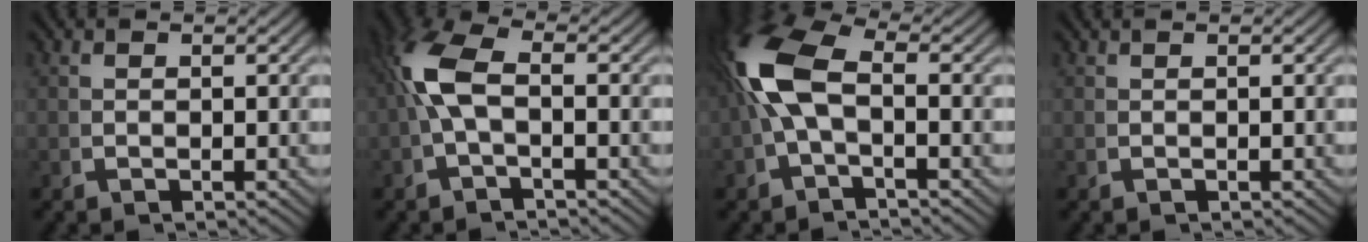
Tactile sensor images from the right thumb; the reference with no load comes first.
{"total": 4.6, "force": [0.0, 2.3, 4.0], "torque": [-0.096, -0.001, 0.004]}
{"total": 6.2, "force": [-0.1, 3.4, 5.2], "torque": [-0.116, 0.000, 0.003]}
{"total": 0.0}